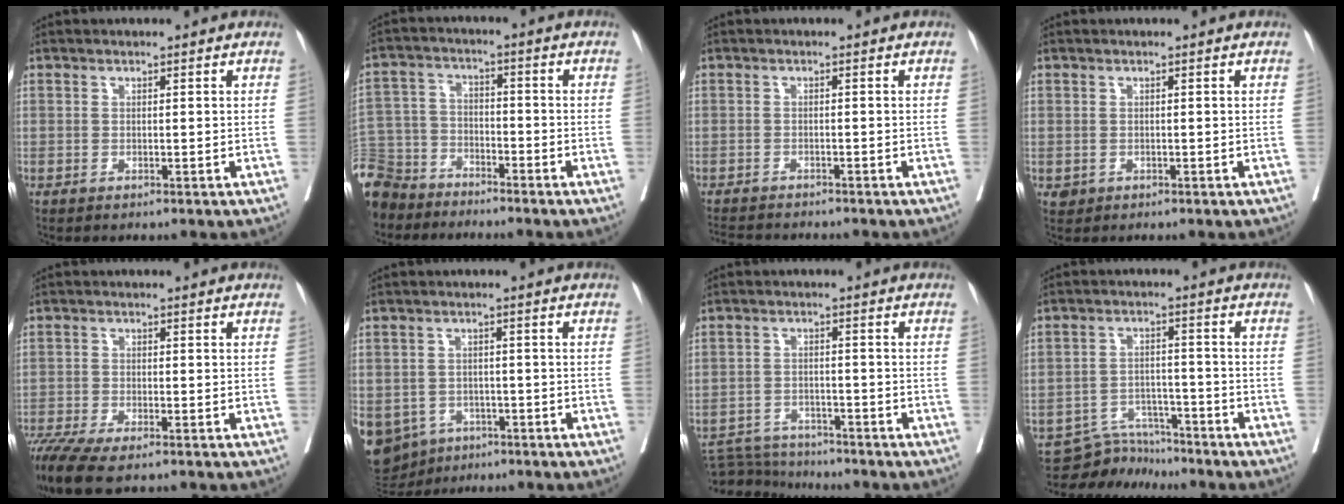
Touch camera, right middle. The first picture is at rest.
{"total": 12.7, "force": [-11.0, 5.8, 2.4], "torque": [-0.074, 0.004, -0.213]}
{"total": 7.0, "force": [-6.6, 1.1, 2.3], "torque": [-0.032, -0.007, -0.099]}
{"total": 1.0, "force": [-0.3, 0.9, 0.2], "torque": [-0.003, 0.003, 0.002]}
{"total": 8.4, "force": [-6.5, 1.8, 5.1], "torque": [-0.089, -0.015, -0.111]}
{"total": 13.6, "force": [-6.8, 10.9, 4.5], "torque": [-0.135, -0.001, -0.087]}
{"total": 6.6, "force": [-6.6, 0.8, -0.2], "torque": [0.000, -0.002, -0.117]}
{"total": 6.3, "force": [-6.2, 1.2, -0.8], "torque": [0.010, 0.006, -0.108]}